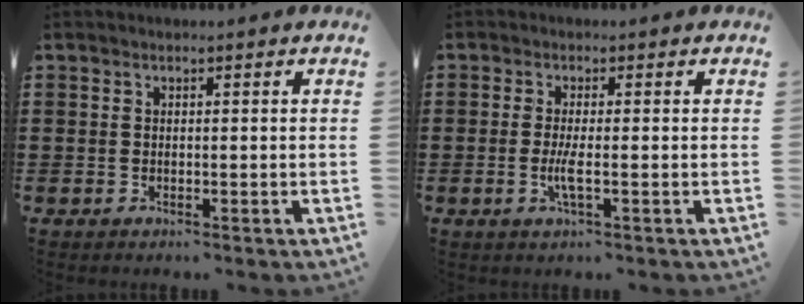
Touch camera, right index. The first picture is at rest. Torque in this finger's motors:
{"motor_torque": [2.14, 0.00, 0.07, 0.01]}